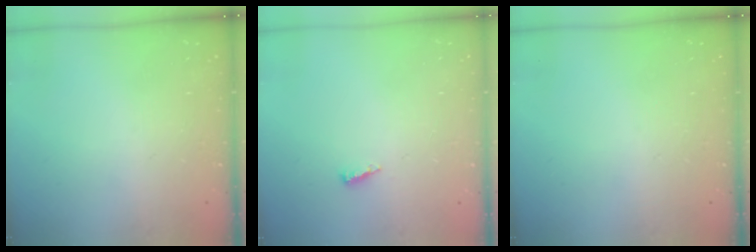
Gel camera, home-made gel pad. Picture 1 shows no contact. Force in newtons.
{"total": 2.5, "press": 2.5, "slide": 0.2}
{"total": 0.0}